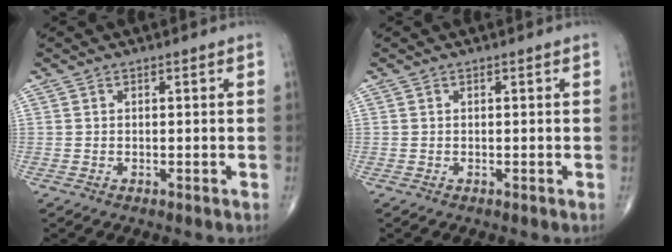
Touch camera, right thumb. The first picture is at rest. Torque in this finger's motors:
{"motor_torque": [-0.34, 0.34, -0.22, -0.02, 0.00]}